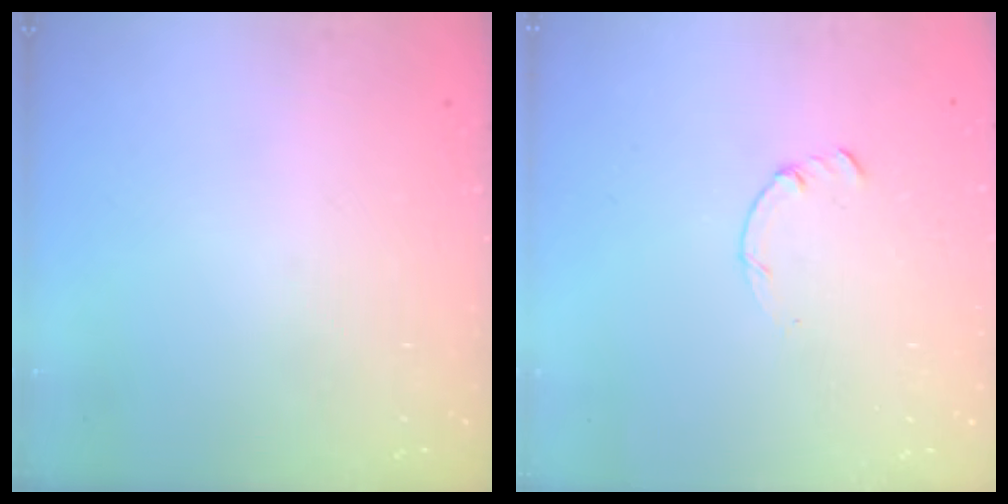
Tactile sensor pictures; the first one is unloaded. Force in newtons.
{"total": 0.0}